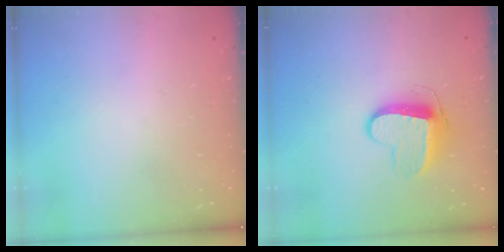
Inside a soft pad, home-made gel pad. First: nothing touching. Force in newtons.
{"total": 10.0, "press": 10.0, "slide": 0.5}